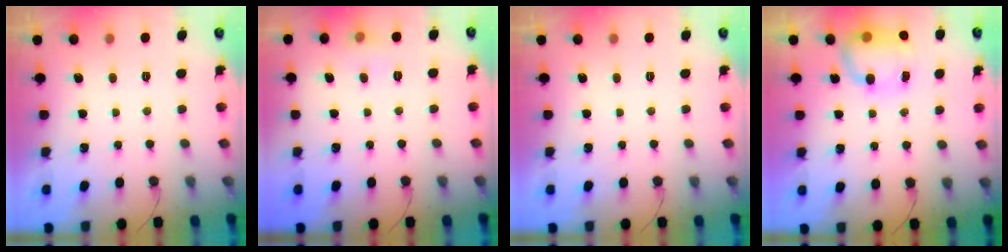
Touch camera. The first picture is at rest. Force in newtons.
{"total": 6.4, "press": 5.6, "slide": 3.1}
{"total": 0.0}
{"total": 11.9, "press": 9.7, "slide": 6.8}